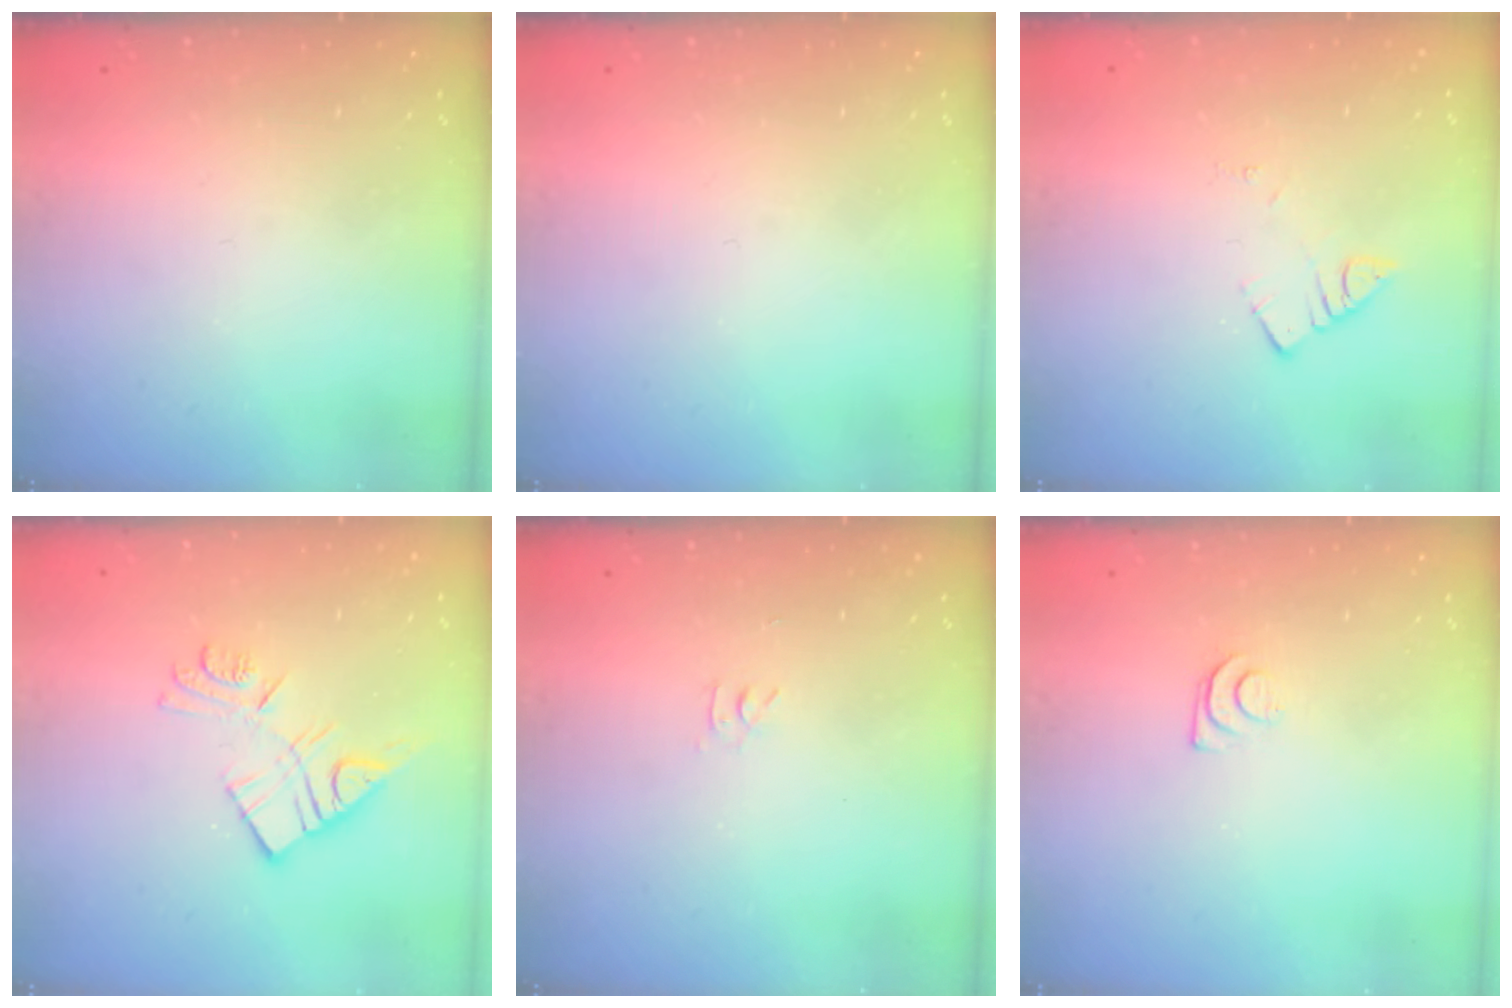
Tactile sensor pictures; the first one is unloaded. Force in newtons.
{"total": 0.0}
{"total": 3.5, "press": 3.5, "slide": 0.2}
{"total": 10.8, "press": 10.7, "slide": 0.9}
{"total": 2.8, "press": 2.8, "slide": 0.4}
{"total": 4.2, "press": 4.2, "slide": 0.5}